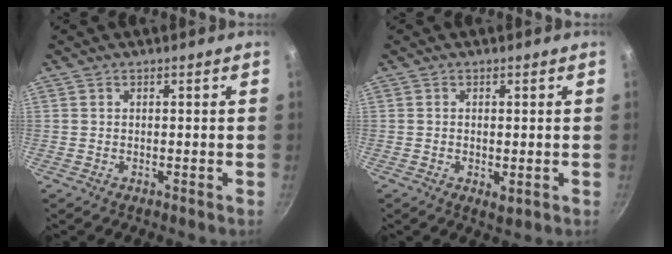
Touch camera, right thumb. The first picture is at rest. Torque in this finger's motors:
{"motor_torque": [-0.24, 0.19, -0.44, 0.09, 0.04]}